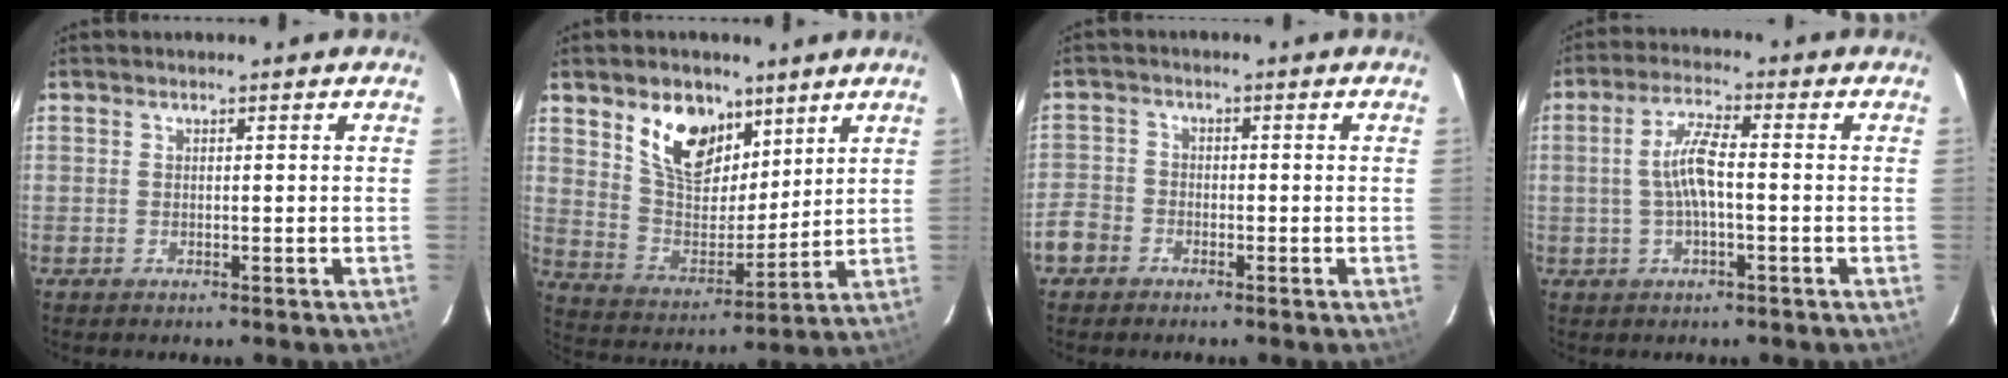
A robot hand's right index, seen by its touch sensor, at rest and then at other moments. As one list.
[{"total": 13.7, "force": [8.0, 7.9, 7.7], "torque": [-0.140, 0.004, 0.154]}, {"total": 5.8, "force": [-3.2, 4.7, 1.3], "torque": [-0.032, 0.022, -0.066]}, {"total": 6.4, "force": [-0.5, 1.5, 6.2], "torque": [-0.121, 0.008, -0.007]}]